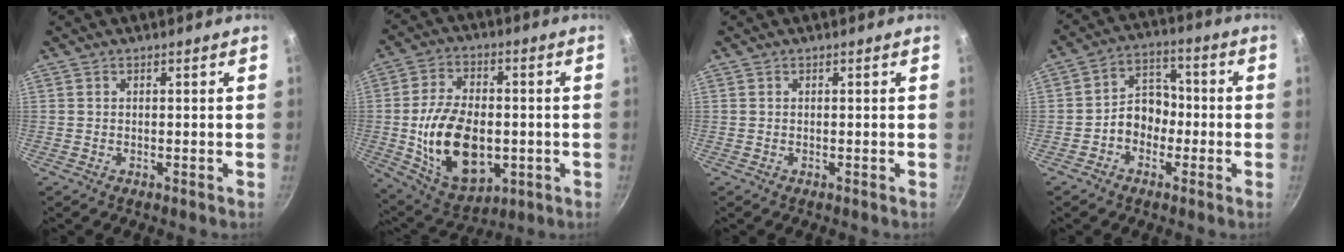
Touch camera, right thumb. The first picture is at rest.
{"total": 18.5, "force": [-2.3, 11.6, 14.3], "torque": [-0.234, 0.007, -0.024]}
{"total": 0.0}
{"total": 7.6, "force": [-2.0, 6.1, 4.1], "torque": [-0.019, 0.035, -0.043]}